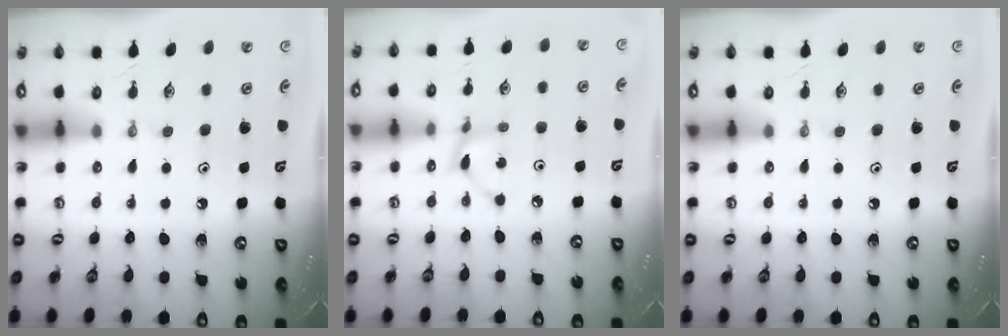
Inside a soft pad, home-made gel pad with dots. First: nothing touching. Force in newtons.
{"total": 2.6, "press": 2.6, "slide": 0.2}
{"total": 0.0}